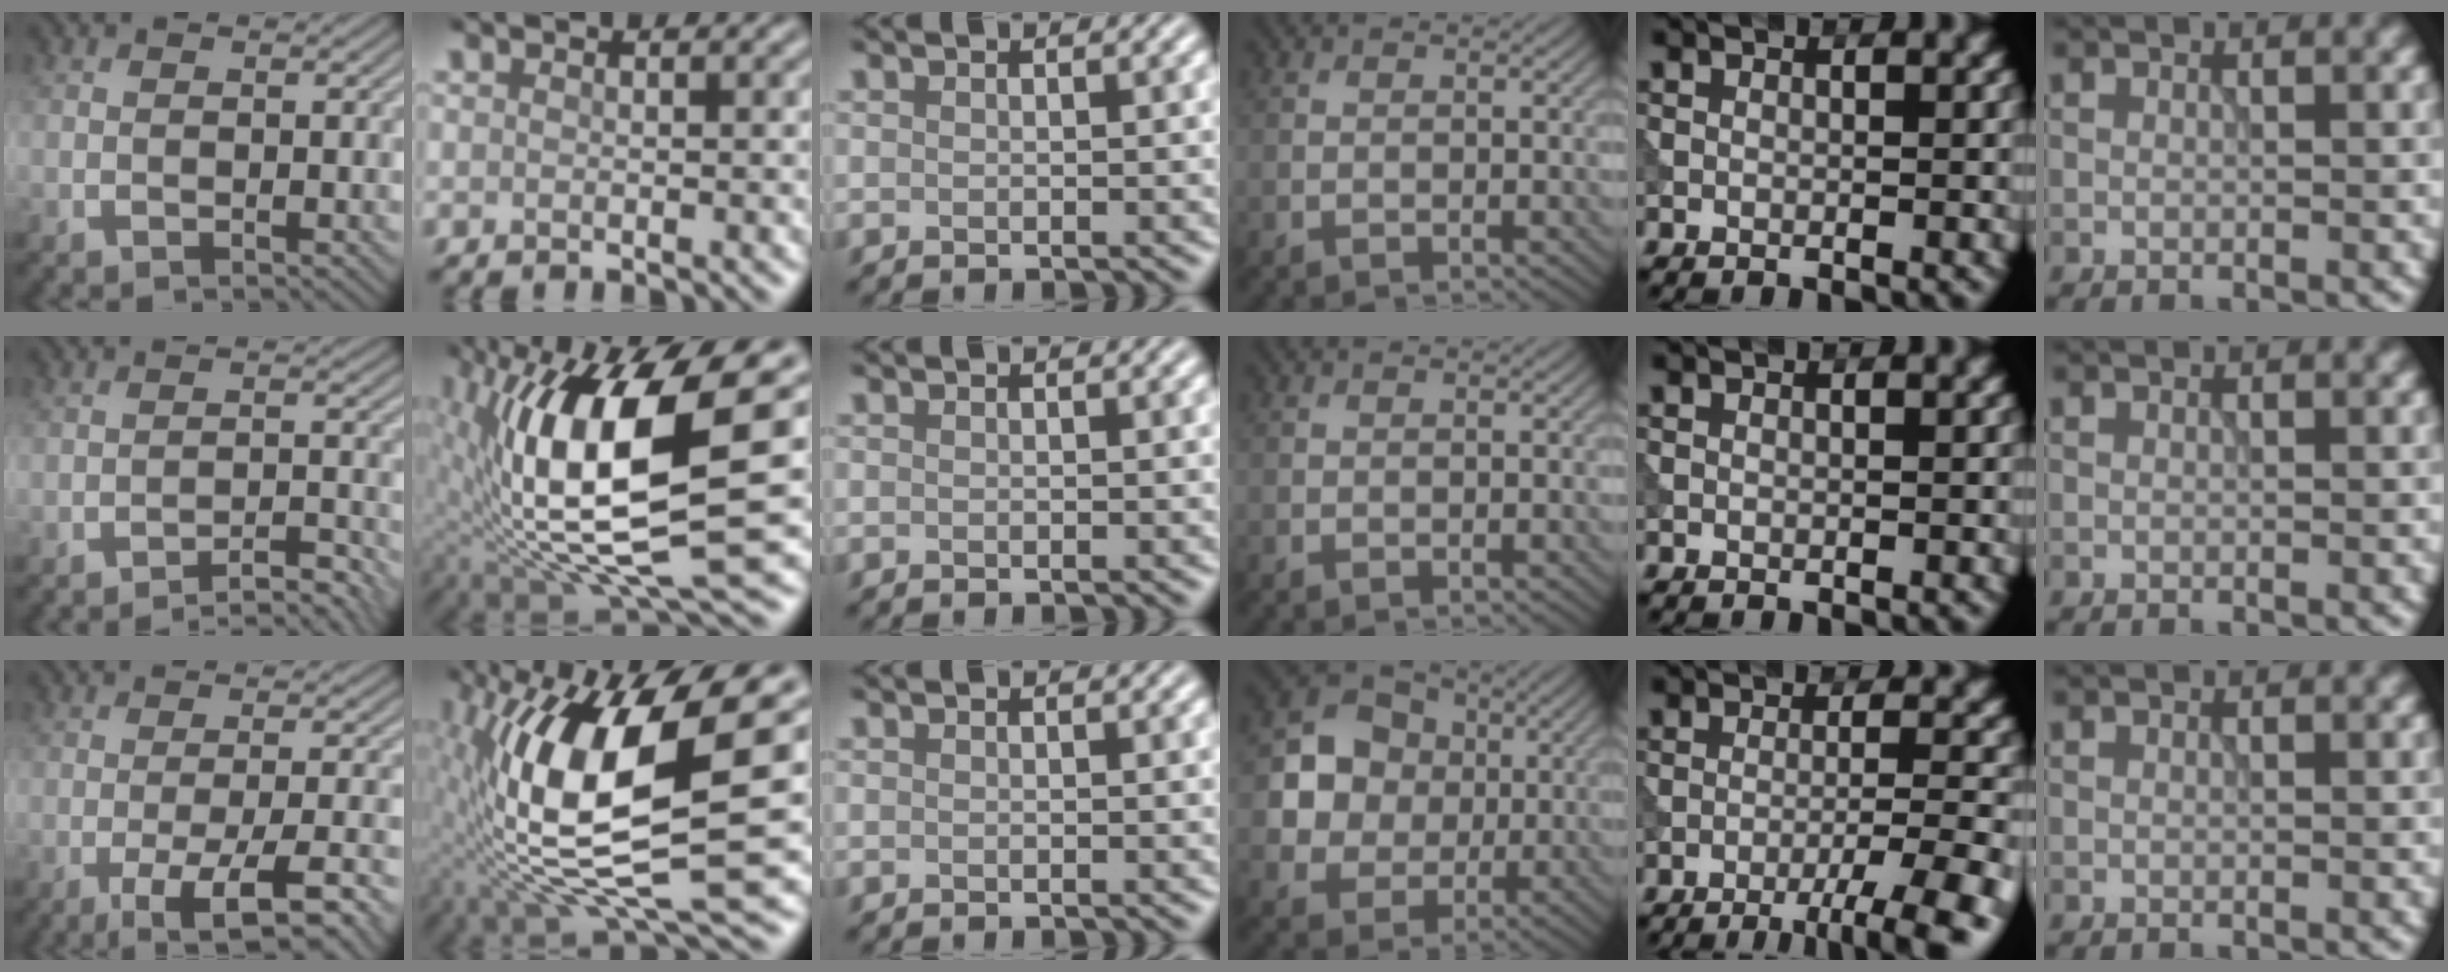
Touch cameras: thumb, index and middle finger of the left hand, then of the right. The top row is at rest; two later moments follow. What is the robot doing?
{"motion": "extract", "object": "tissue"}